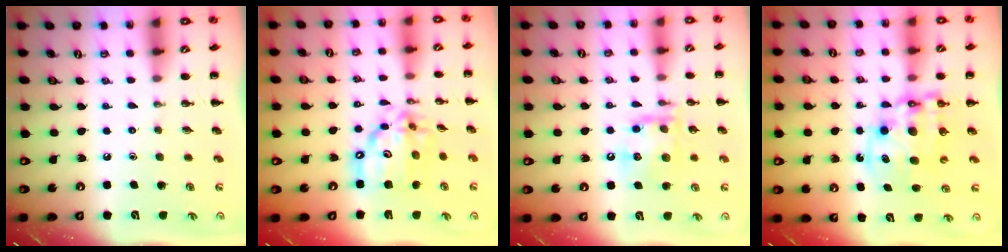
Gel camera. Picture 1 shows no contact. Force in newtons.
{"total": 15.1, "press": 14.5, "slide": 4.2}
{"total": 15.0, "press": 14.8, "slide": 2.2}
{"total": 11.7, "press": 11.3, "slide": 2.8}